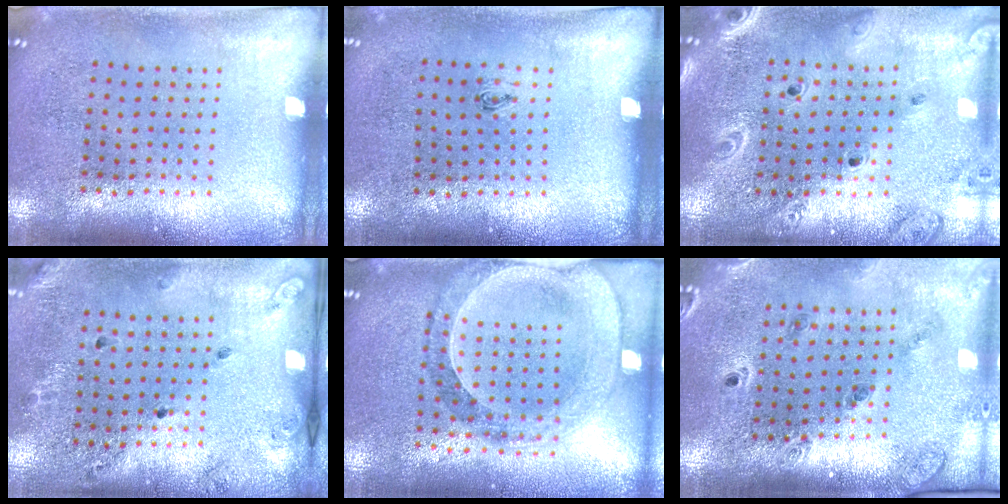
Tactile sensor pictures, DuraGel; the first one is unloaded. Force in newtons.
{"total": 0.5, "press": 0.1, "slide": 0.5}
{"total": 2.3, "press": 2.1, "slide": 0.9}
{"total": 1.6, "press": 1.3, "slide": 0.9}
{"total": 1.4, "press": 1.4, "slide": 0.3}
{"total": 1.4, "press": 1.3, "slide": 0.2}